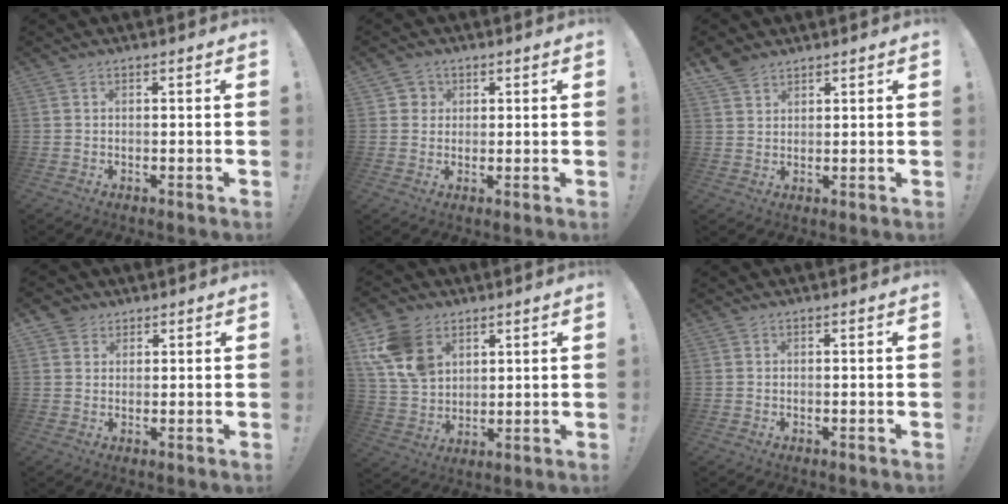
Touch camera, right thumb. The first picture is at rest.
{"total": 3.2, "force": [1.0, 3.0, 0.5], "torque": [-0.010, 0.000, 0.018]}
{"total": 4.4, "force": [3.6, 2.1, 1.3], "torque": [-0.020, -0.020, 0.068]}
{"total": 3.3, "force": [2.1, 2.6, 0.3], "torque": [-0.002, -0.008, 0.039]}
{"total": 14.8, "force": [7.1, 10.5, 7.6], "torque": [-0.140, -0.031, 0.142]}
{"total": 0.0}